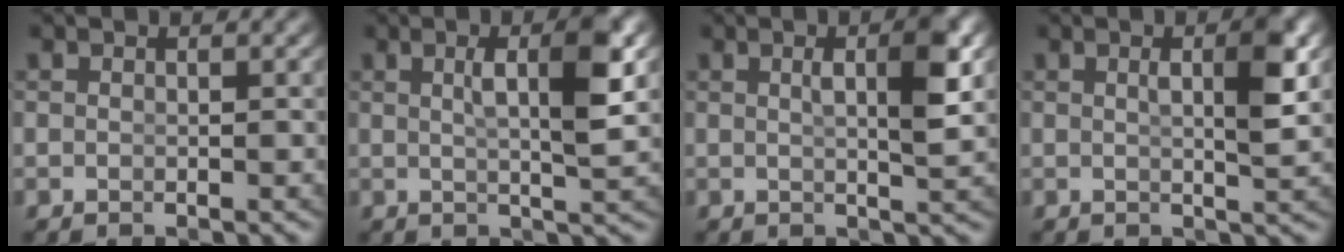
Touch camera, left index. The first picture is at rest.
{"total": 4.7, "force": [0.9, 0.1, 4.6], "torque": [-0.069, -0.004, 0.022]}
{"total": 3.8, "force": [0.7, 0.0, 3.7], "torque": [-0.054, -0.006, 0.017]}
{"total": 3.4, "force": [0.6, -0.1, 3.4], "torque": [-0.050, -0.009, 0.016]}